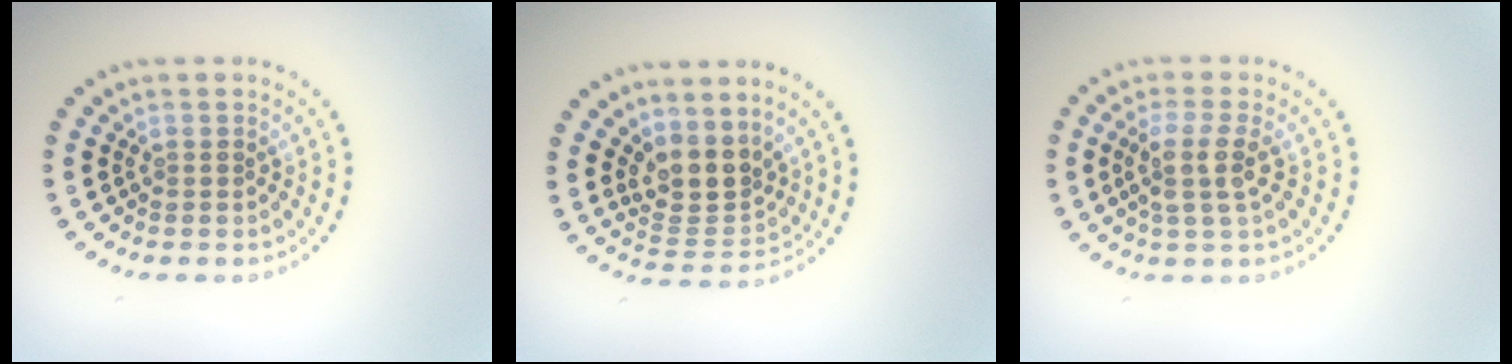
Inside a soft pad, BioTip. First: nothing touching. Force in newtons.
{"total": 3.5, "press": 2.7, "slide": 2.3}
{"total": 3.0, "press": 2.4, "slide": 1.8}